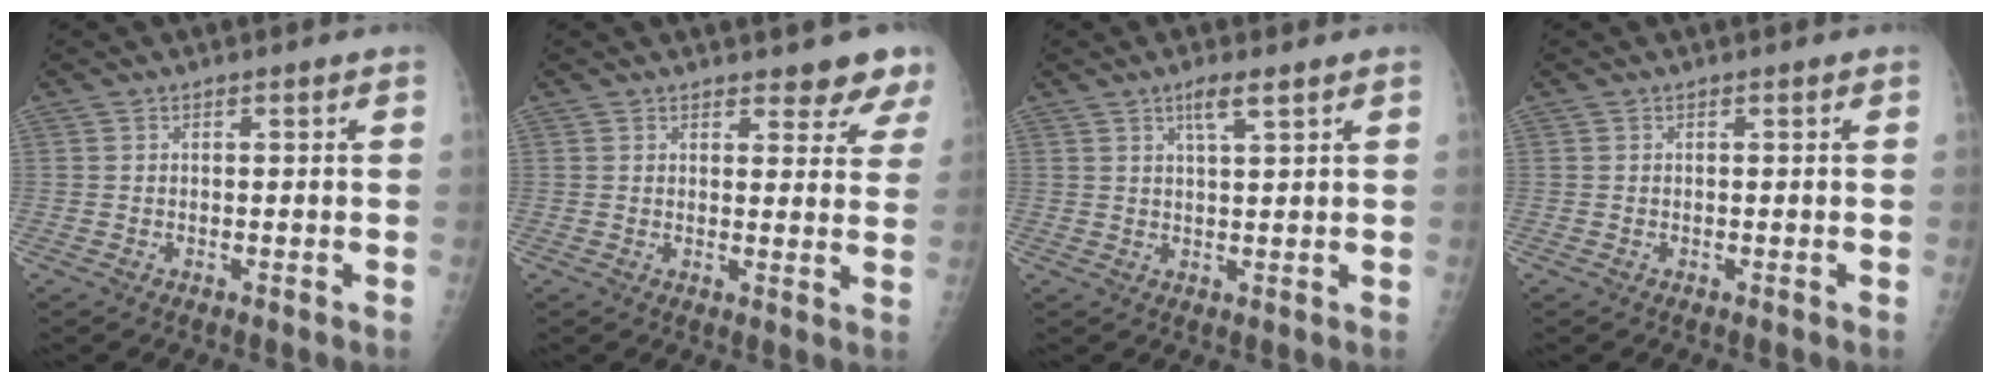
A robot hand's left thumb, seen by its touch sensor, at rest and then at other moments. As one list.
[{"total": 6.1, "force": [5.3, 2.1, 2.0], "torque": [0.011, -0.030, 0.047]}, {"total": 3.6, "force": [2.2, 0.5, 2.9], "torque": [-0.056, -0.009, 0.042]}, {"total": 0.0}]